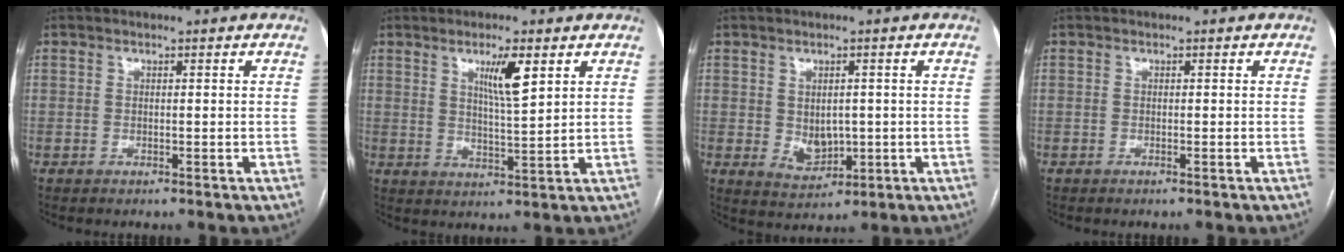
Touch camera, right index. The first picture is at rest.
{"total": 5.9, "force": [2.8, 0.4, 5.2], "torque": [-0.091, -0.007, 0.049]}
{"total": 4.7, "force": [-0.1, 3.3, 3.4], "torque": [-0.056, -0.003, 0.016]}
{"total": 0.0}